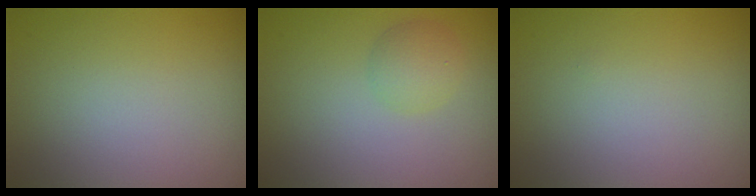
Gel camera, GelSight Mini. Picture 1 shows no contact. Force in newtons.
{"total": 2.1, "press": 2.1, "slide": 0.1}
{"total": 0.0}